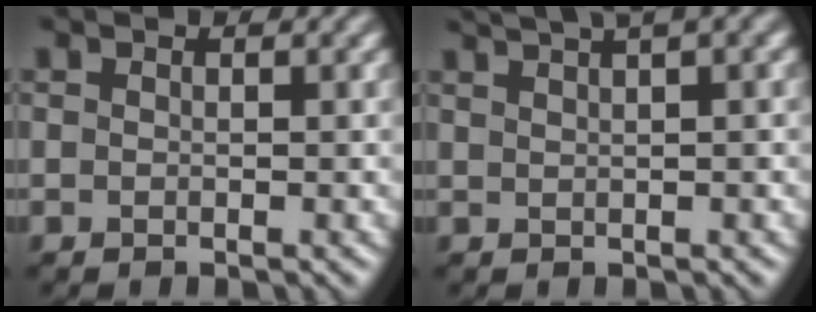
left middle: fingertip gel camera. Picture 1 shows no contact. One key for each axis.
{"total": 4.9, "fx": 3.7, "fy": 1.2, "fz": 3.1, "tx": -0.050, "ty": 0.029, "tz": 0.046}